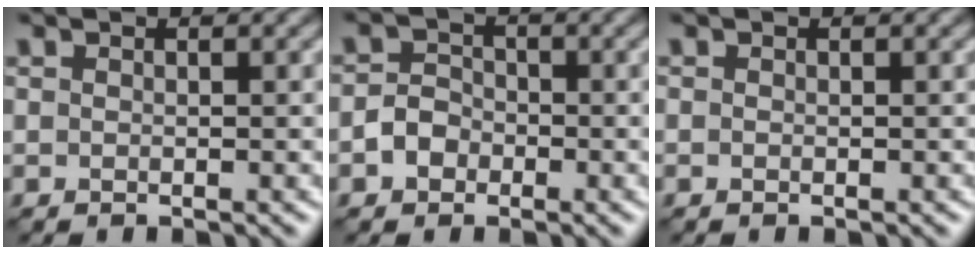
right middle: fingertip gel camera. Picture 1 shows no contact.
{"total": 2.4, "force": [-1.2, 1.8, 0.9], "torque": [-0.011, 0.002, -0.033]}
{"total": 0.0}